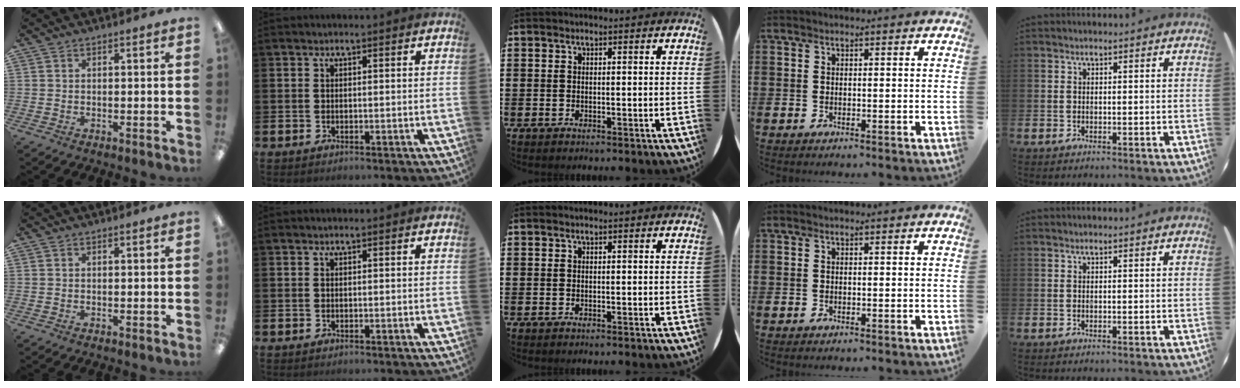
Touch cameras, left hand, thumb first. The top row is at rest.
{}